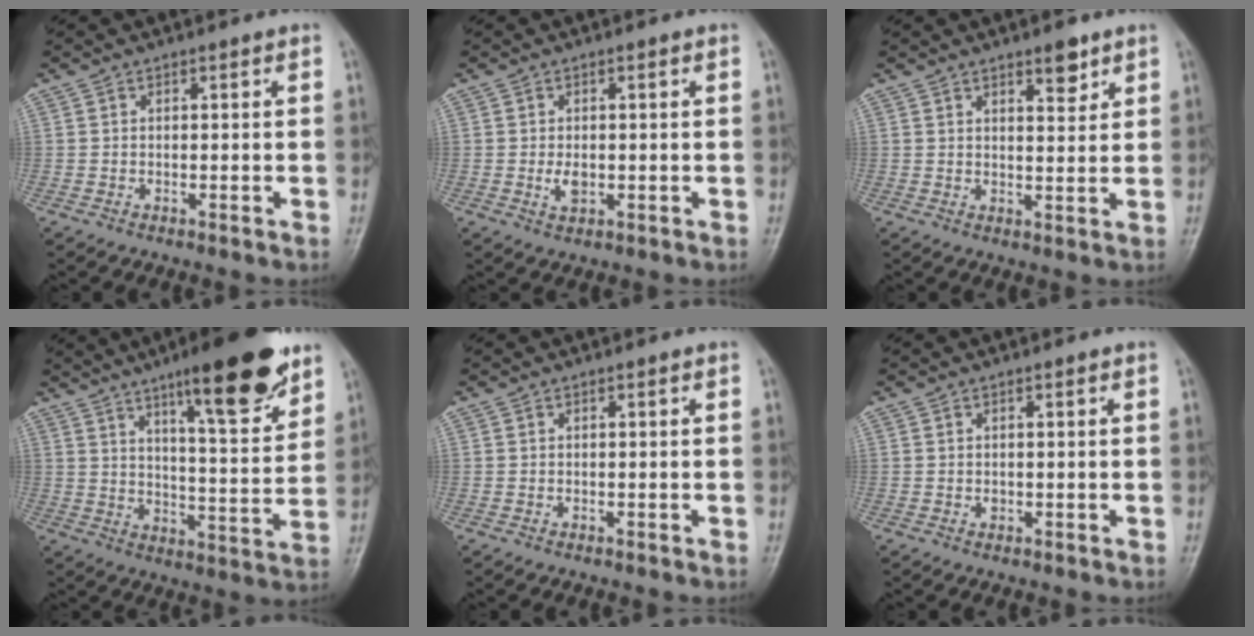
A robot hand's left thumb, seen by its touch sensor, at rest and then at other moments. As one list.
[{"total": 2.7, "force": [-0.2, 1.6, 2.2], "torque": [-0.037, -0.005, -0.003]}, {"total": 4.4, "force": [2.9, 1.6, 2.9], "torque": [-0.027, -0.019, 0.043]}, {"total": 17.9, "force": [11.2, 3.9, 13.4], "torque": [-0.169, -0.059, 0.172]}, {"total": 0.0}, {"total": 0.8, "force": [0.1, 0.5, 0.6], "torque": [-0.004, 0.000, 0.004]}]